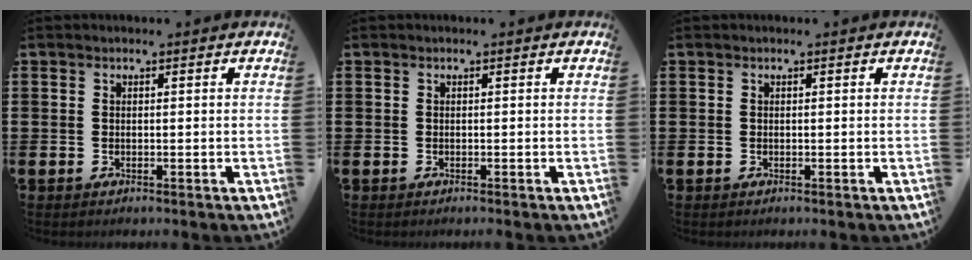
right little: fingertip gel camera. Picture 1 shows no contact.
{"total": 0.0}
{"total": 0.0}